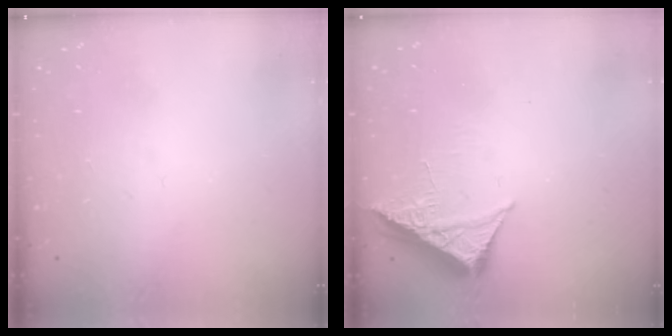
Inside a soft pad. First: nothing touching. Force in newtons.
{"total": 6.1, "press": 6.0, "slide": 0.7}